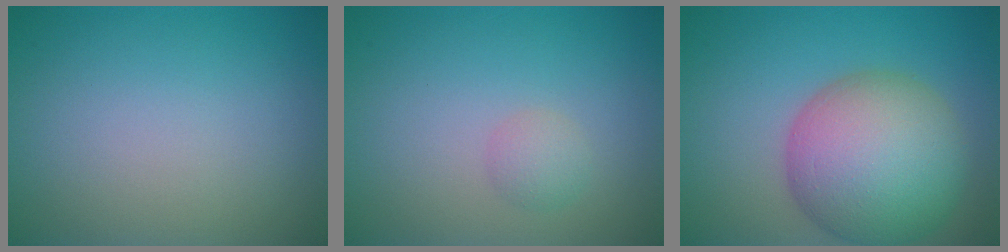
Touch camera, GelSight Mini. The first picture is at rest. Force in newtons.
{"total": 1.4, "press": 1.4, "slide": 0.0}
{"total": 10.6, "press": 10.6, "slide": 0.5}